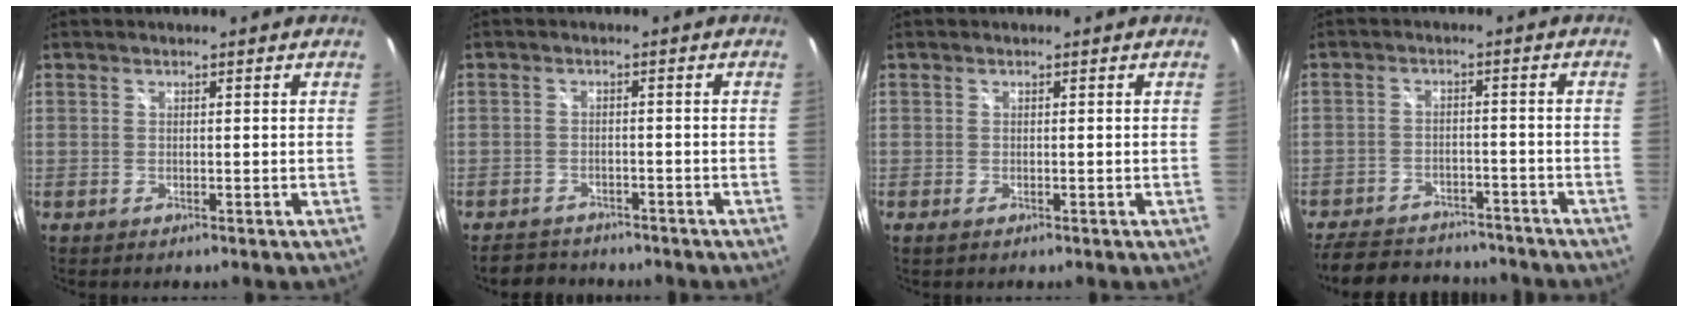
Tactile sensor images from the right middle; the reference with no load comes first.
{"total": 4.8, "force": [-4.3, 2.2, 0.5], "torque": [-0.021, 0.011, -0.066]}
{"total": 0.5, "force": [-0.2, 0.2, 0.4], "torque": [-0.008, -0.002, -0.005]}
{"total": 18.7, "force": [-15.6, 7.6, 7.0], "torque": [-0.163, 0.017, -0.211]}